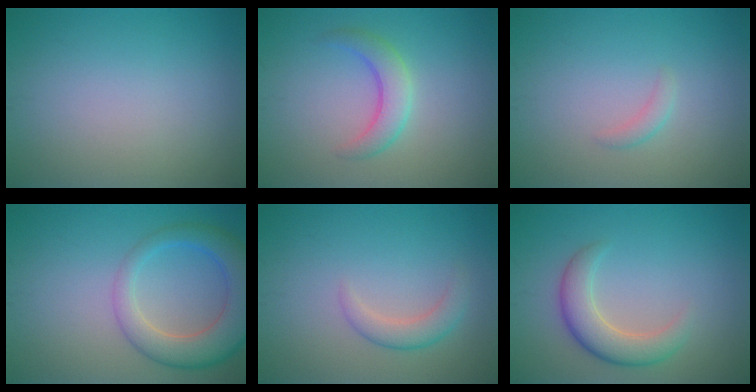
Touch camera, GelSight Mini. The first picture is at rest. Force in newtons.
{"total": 3.0, "press": 3.0, "slide": 0.2}
{"total": 1.0, "press": 1.0, "slide": 0.0}
{"total": 6.4, "press": 6.4, "slide": 0.3}
{"total": 2.3, "press": 2.2, "slide": 0.2}
{"total": 4.1, "press": 4.1, "slide": 0.4}